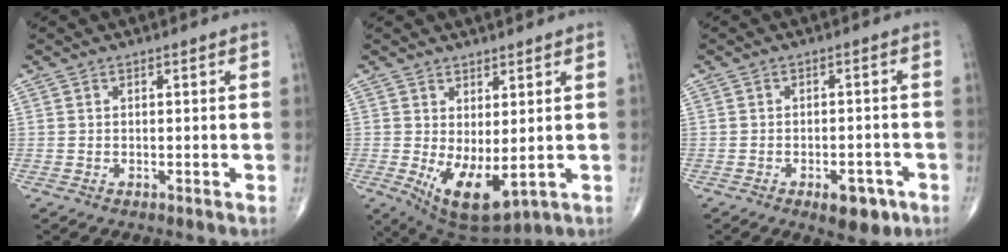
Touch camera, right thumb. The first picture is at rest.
{"total": 9.9, "force": [-1.0, 4.5, 8.8], "torque": [-0.141, -0.019, 0.006]}
{"total": 5.9, "force": [-3.1, 2.9, 4.1], "torque": [-0.038, 0.011, -0.037]}